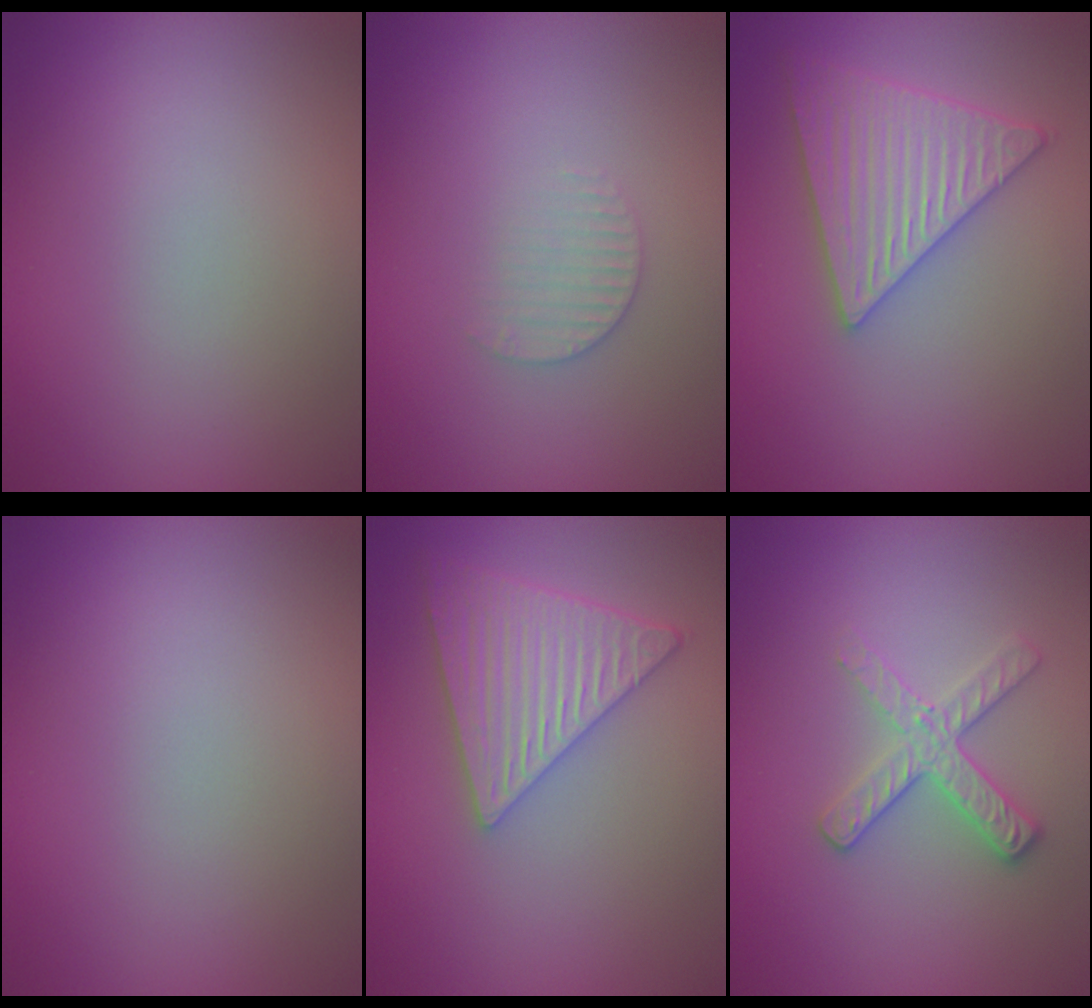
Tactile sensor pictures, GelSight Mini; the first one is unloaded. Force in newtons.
{"total": 1.5, "press": 1.5, "slide": 0.4}
{"total": 5.7, "press": 5.0, "slide": 2.9}
{"total": 0.0}
{"total": 6.0, "press": 4.9, "slide": 3.4}
{"total": 2.8, "press": 2.6, "slide": 1.0}